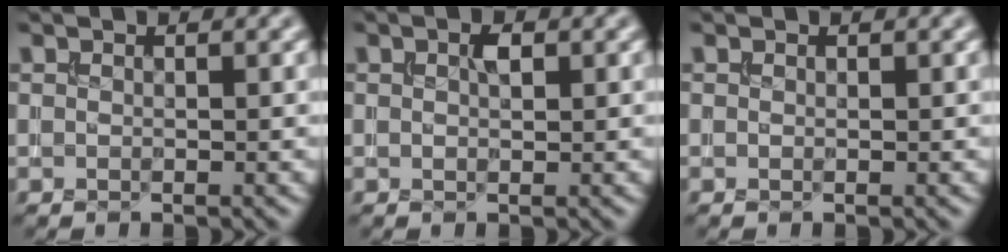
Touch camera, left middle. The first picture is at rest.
{"total": 1.3, "force": [0.4, 0.7, 1.1], "torque": [-0.020, -0.002, 0.007]}
{"total": 0.0}